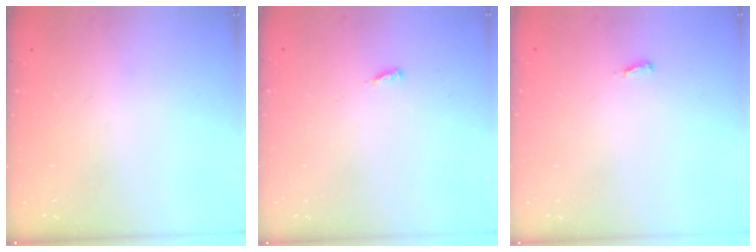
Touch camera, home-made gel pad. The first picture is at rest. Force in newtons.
{"total": 2.6, "press": 2.6, "slide": 0.3}
{"total": 2.6, "press": 2.4, "slide": 1.0}